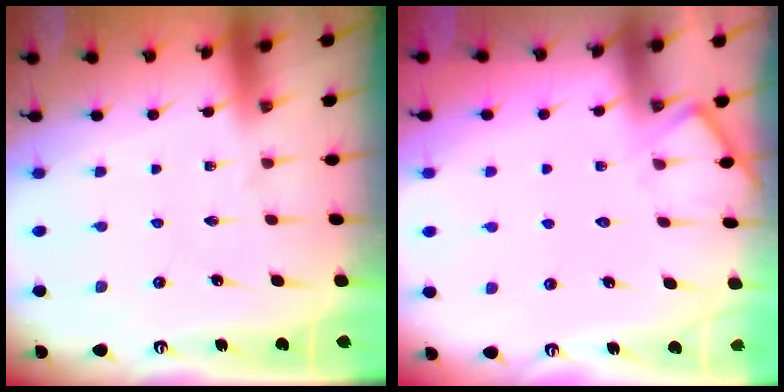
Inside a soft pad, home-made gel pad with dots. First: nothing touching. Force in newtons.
{"total": 5.9, "press": 5.8, "slide": 0.7}